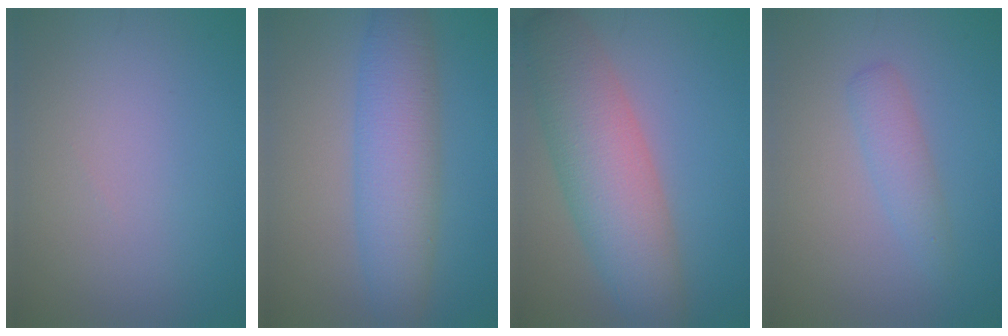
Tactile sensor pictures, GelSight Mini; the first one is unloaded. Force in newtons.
{"total": 6.5, "press": 6.5, "slide": 0.1}
{"total": 8.1, "press": 8.1, "slide": 0.3}
{"total": 2.0, "press": 2.0, "slide": 0.1}